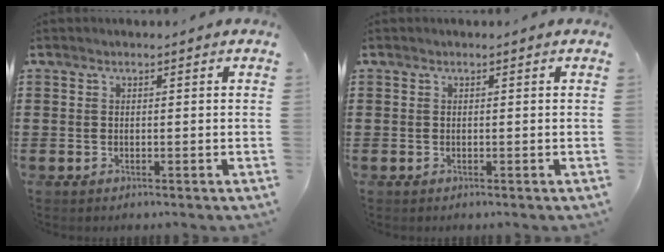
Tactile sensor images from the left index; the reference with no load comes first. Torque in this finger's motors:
{"motor_torque": [-0.02, -0.02, 0.00, 0.00]}